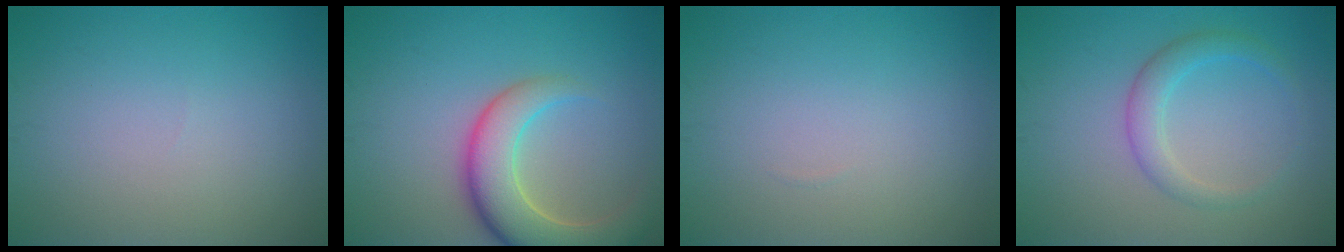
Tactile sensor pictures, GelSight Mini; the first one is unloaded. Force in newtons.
{"total": 7.2, "press": 7.1, "slide": 0.7}
{"total": 0.0}
{"total": 2.6, "press": 2.6, "slide": 0.1}